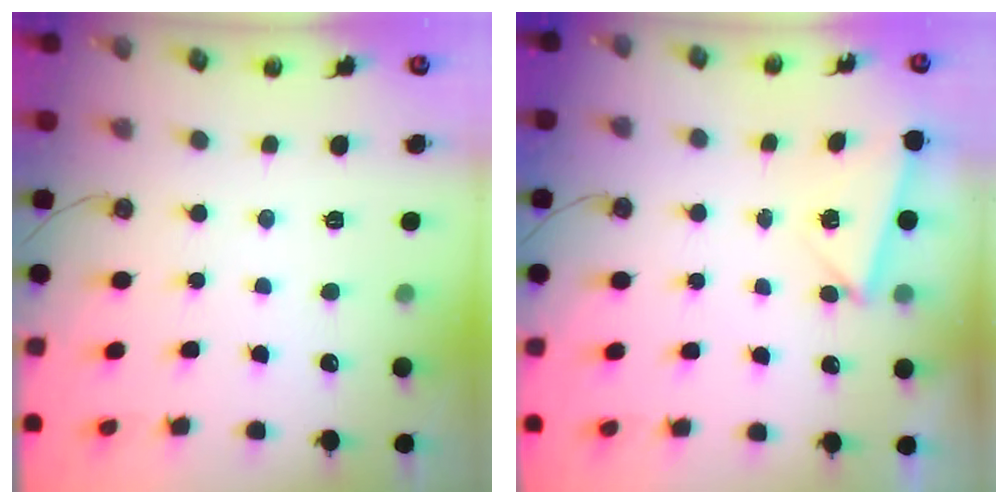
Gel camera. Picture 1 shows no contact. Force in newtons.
{"total": 3.1, "press": 3.1, "slide": 0.5}